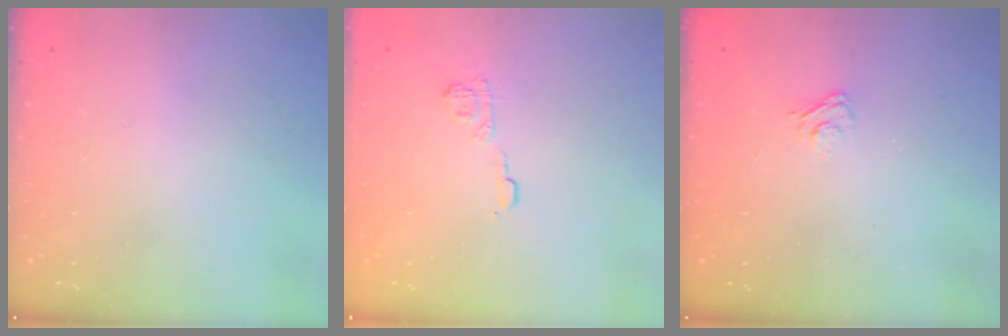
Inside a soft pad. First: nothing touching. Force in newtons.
{"total": 5.2, "press": 4.9, "slide": 1.5}
{"total": 2.9, "press": 2.6, "slide": 1.2}